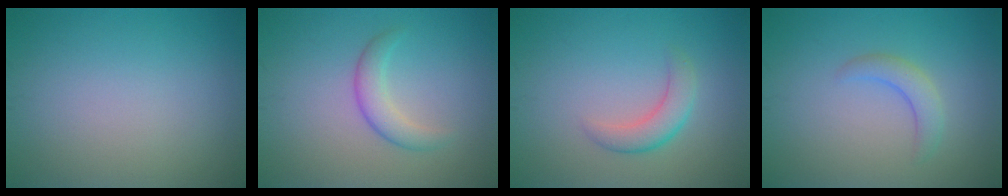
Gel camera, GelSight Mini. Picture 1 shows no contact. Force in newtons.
{"total": 2.3, "press": 2.3, "slide": 0.0}
{"total": 2.6, "press": 2.6, "slide": 0.1}
{"total": 2.1, "press": 2.1, "slide": 0.3}